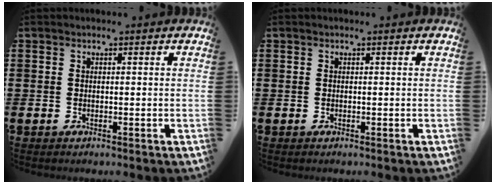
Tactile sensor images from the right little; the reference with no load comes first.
{"total": 0.0}